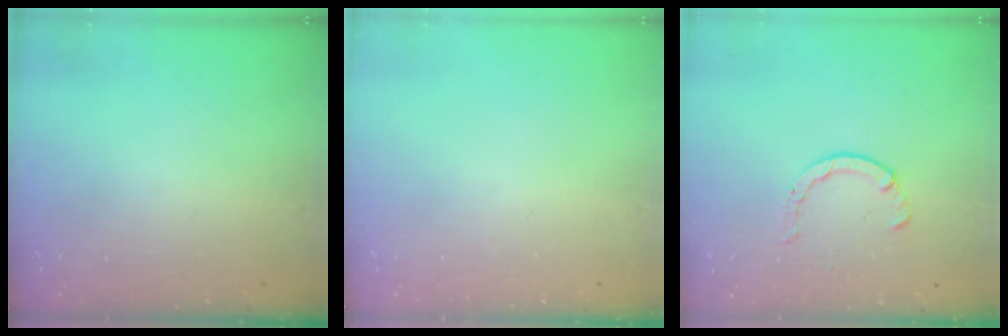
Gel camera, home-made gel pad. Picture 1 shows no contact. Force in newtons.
{"total": 0.0}
{"total": 2.1, "press": 2.1, "slide": 0.5}